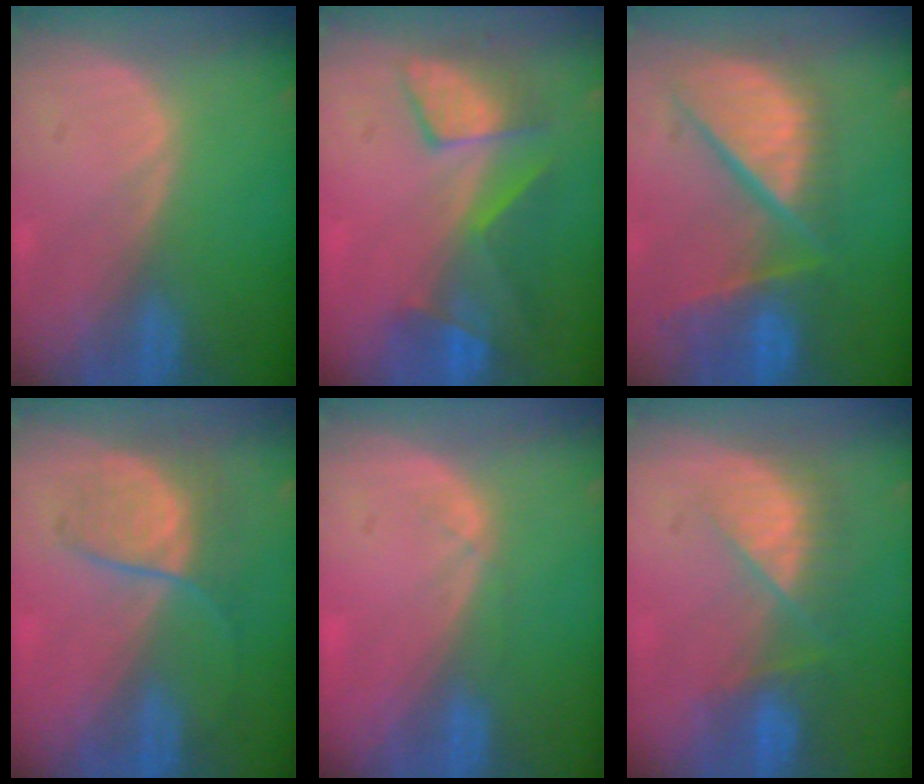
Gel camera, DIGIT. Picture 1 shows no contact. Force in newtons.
{"total": 7.6, "press": 7.5, "slide": 1.5}
{"total": 12.3, "press": 10.1, "slide": 7.0}
{"total": 6.3, "press": 6.0, "slide": 2.0}
{"total": 1.4, "press": 1.3, "slide": 0.5}
{"total": 7.5, "press": 6.8, "slide": 3.3}